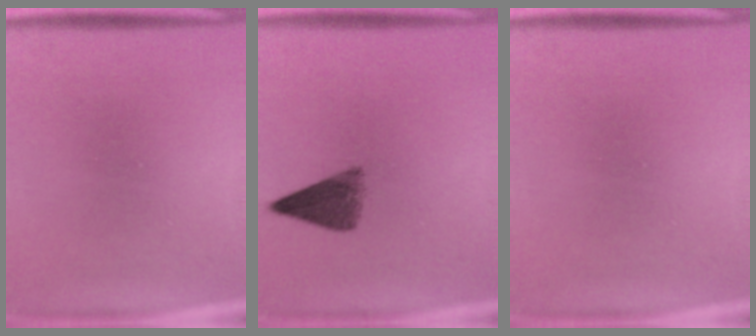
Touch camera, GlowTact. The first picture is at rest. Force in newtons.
{"total": 5.3}
{"total": 0.0}